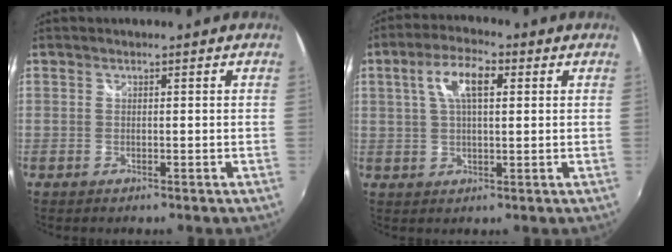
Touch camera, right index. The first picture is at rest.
{"total": 7.7, "force": [2.3, 3.1, 6.7], "torque": [-0.128, 0.017, 0.040]}